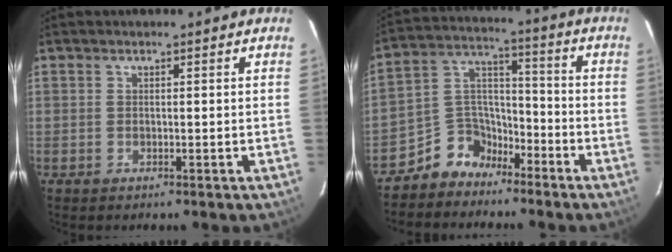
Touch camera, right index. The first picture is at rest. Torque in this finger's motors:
{"motor_torque": [0.16, -0.35, 0.01, -0.10]}